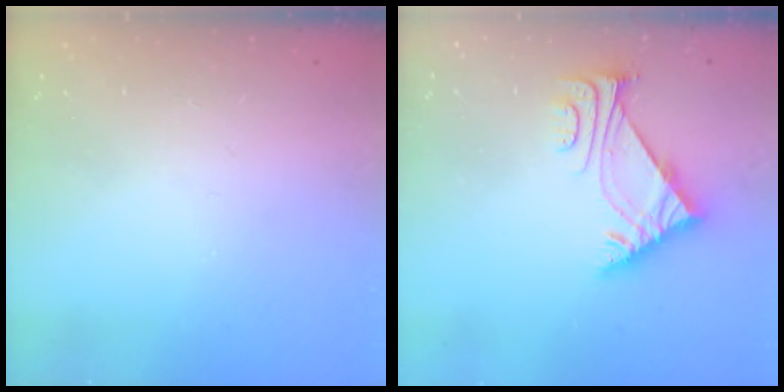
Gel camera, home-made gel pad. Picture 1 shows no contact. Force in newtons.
{"total": 5.9, "press": 5.8, "slide": 1.2}